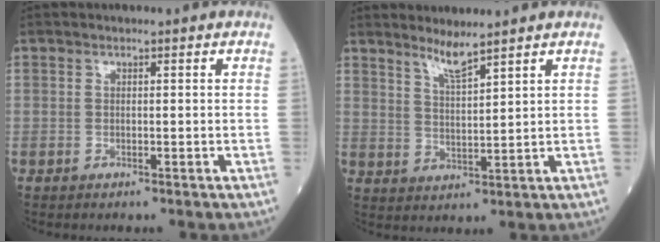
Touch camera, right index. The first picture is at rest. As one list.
[{"total": 3.9, "force": [3.3, -0.5, 2.0], "torque": [-0.041, -0.015, 0.068]}]